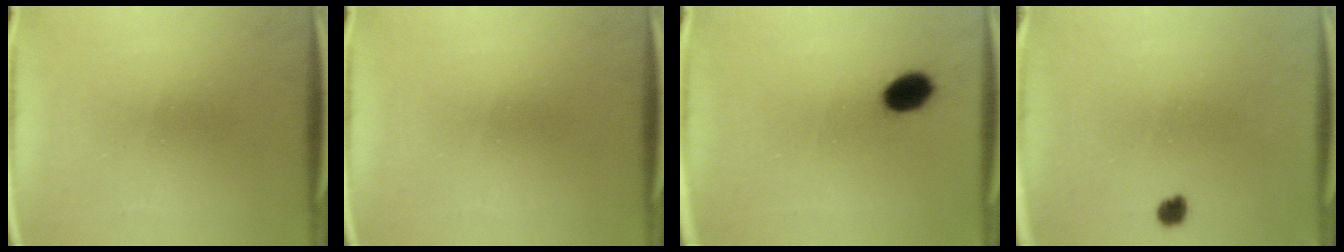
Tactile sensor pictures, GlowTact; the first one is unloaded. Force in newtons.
{"total": 0.0}
{"total": 5.7}
{"total": 1.8}